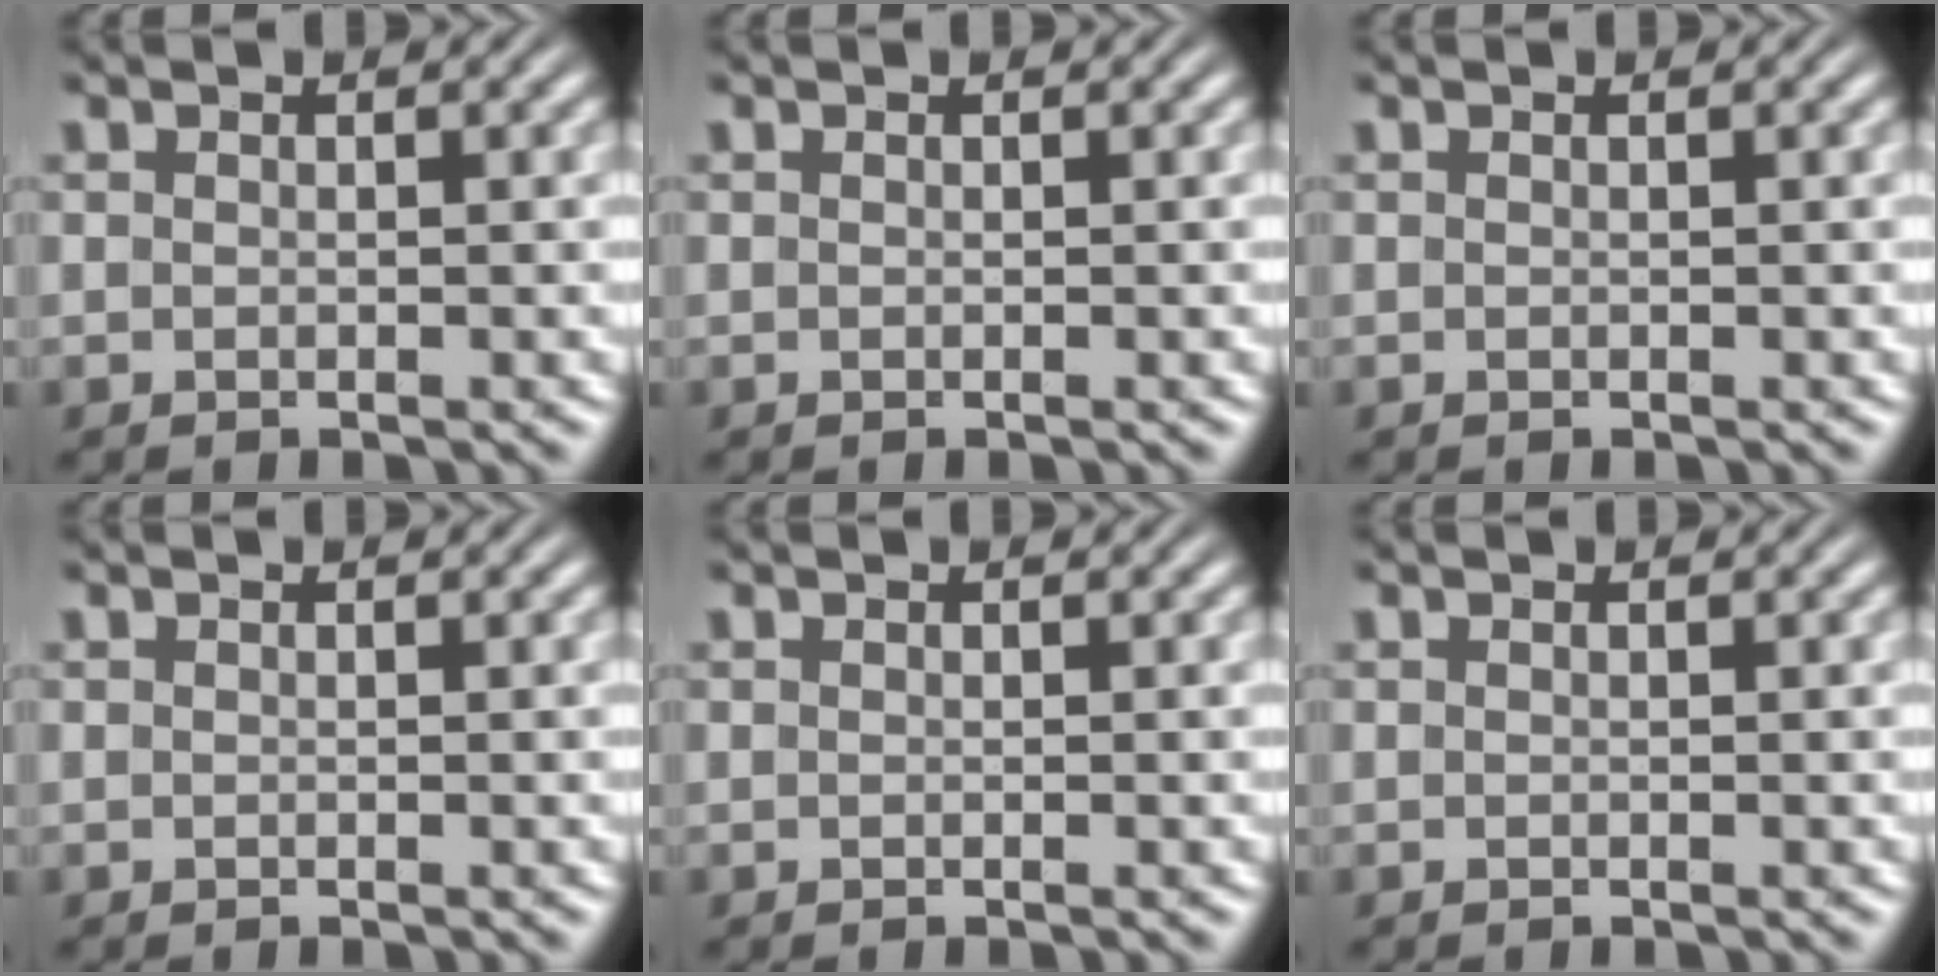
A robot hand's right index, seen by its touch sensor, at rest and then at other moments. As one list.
[{"total": 0.0}, {"total": 0.0}, {"total": 0.0}, {"total": 0.0}, {"total": 0.0}]